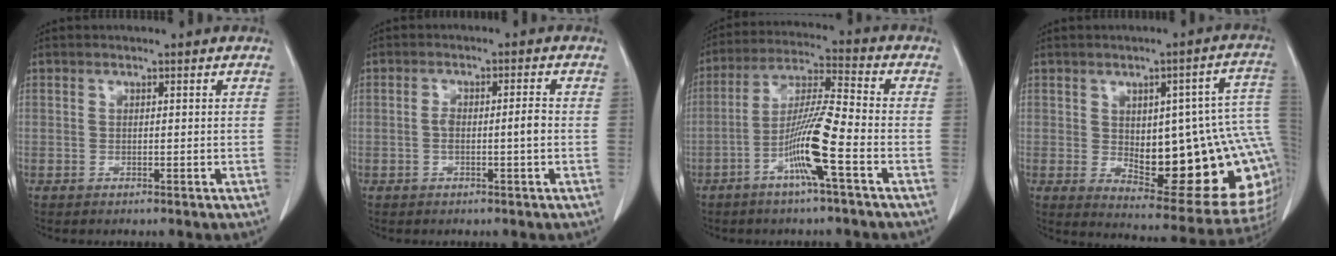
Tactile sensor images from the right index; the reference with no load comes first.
{"total": 3.3, "force": [-0.6, 0.4, 3.2], "torque": [-0.061, 0.009, -0.009]}
{"total": 10.5, "force": [-4.3, -0.3, 9.6], "torque": [-0.188, 0.000, -0.087]}
{"total": 23.6, "force": [-1.2, 7.3, 22.4], "torque": [-0.222, 0.019, 0.009]}